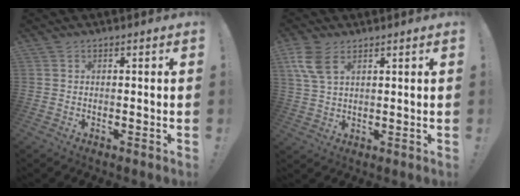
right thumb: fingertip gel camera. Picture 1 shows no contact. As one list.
[{"total": 7.9, "force": [4.5, 4.0, 5.0], "torque": [-0.093, -0.017, 0.088]}]